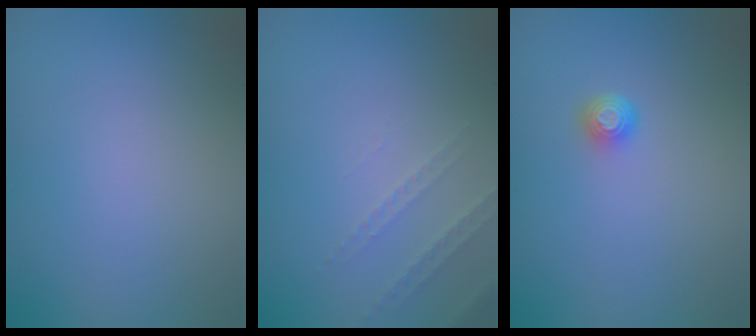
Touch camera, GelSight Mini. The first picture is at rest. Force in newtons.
{"total": 1.5, "press": 1.4, "slide": 0.4}
{"total": 1.5, "press": 1.1, "slide": 1.0}